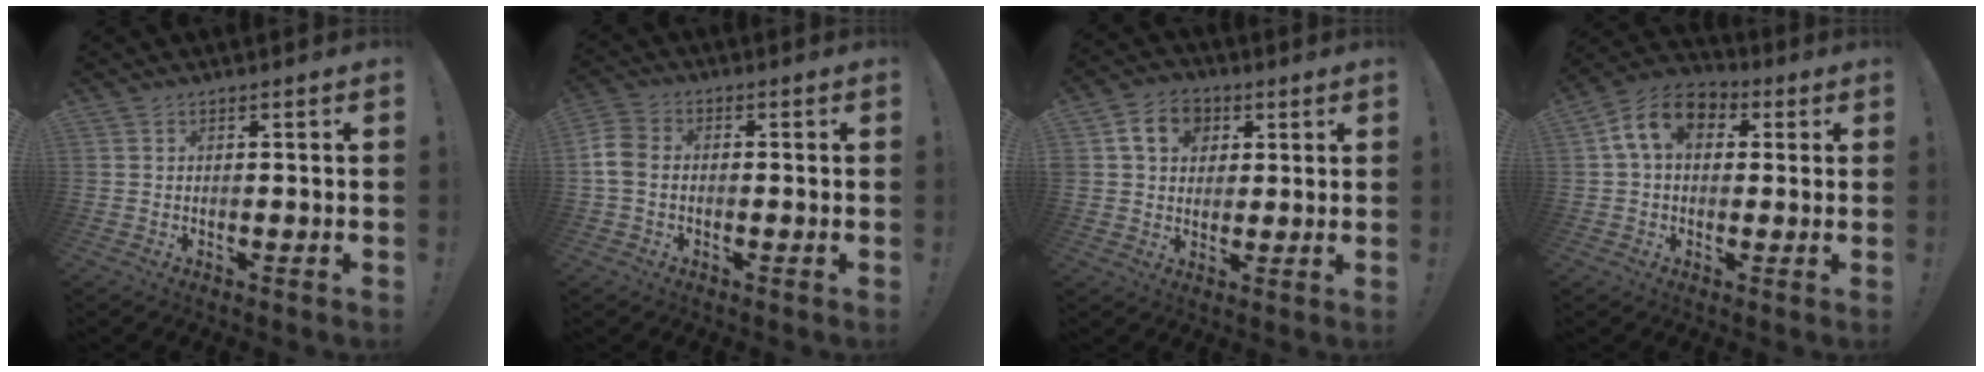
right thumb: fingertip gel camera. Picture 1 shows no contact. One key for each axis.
{"total": 6.9, "fx": -0.6, "fy": 5.0, "fz": 4.7, "tx": -0.114, "ty": 0.010, "tz": -0.006}
{"total": 10.4, "fx": 3.9, "fy": 8.4, "fz": 4.7, "tx": -0.070, "ty": -0.004, "tz": 0.076}
{"total": 11.8, "fx": 3.4, "fy": 8.1, "fz": 7.9, "tx": -0.138, "ty": 0.013, "tz": 0.069}